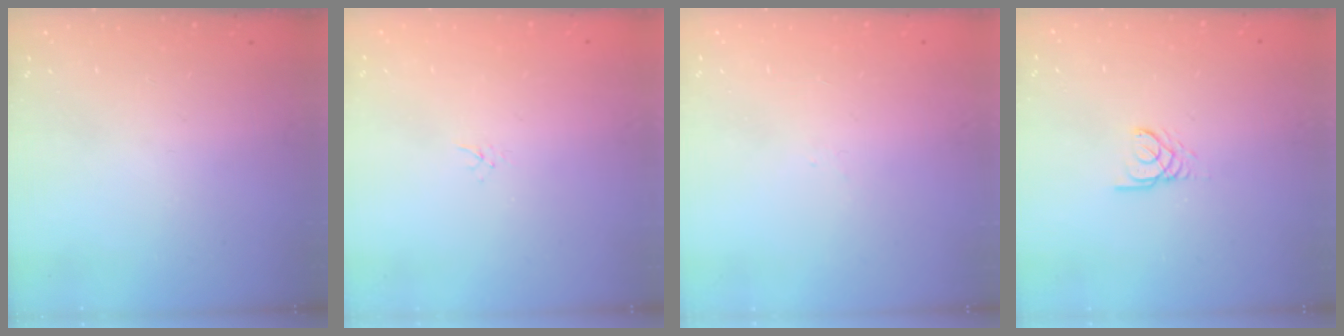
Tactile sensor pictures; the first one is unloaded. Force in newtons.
{"total": 1.5, "press": 1.5, "slide": 0.1}
{"total": 1.6, "press": 1.5, "slide": 0.4}
{"total": 2.4, "press": 2.4, "slide": 0.1}